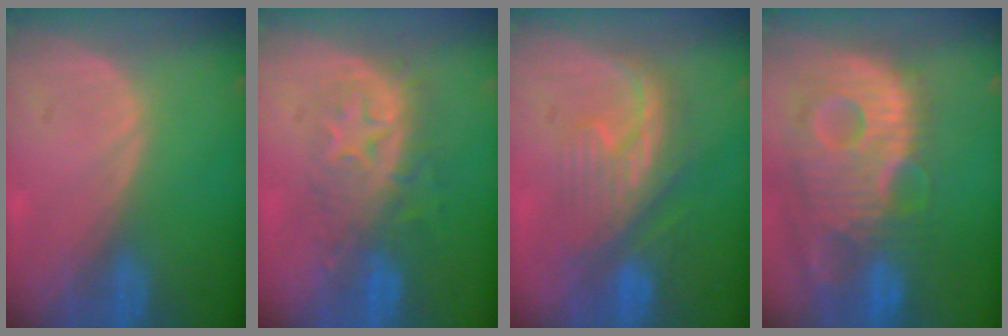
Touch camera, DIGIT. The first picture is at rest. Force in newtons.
{"total": 8.2, "press": 7.7, "slide": 2.8}
{"total": 8.0, "press": 7.9, "slide": 1.1}
{"total": 13.8, "press": 12.0, "slide": 6.8}